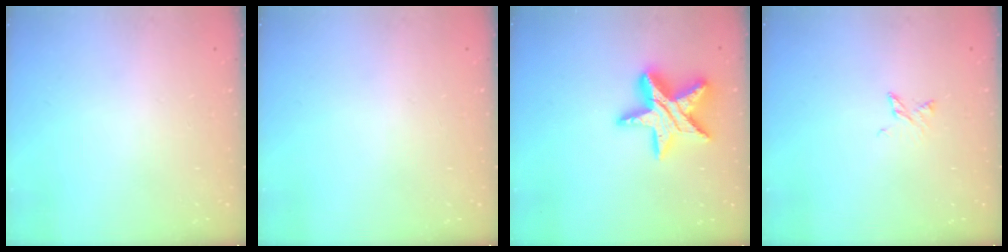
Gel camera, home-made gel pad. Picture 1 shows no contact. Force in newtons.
{"total": 0.0}
{"total": 16.3, "press": 16.2, "slide": 1.4}
{"total": 3.8, "press": 3.8, "slide": 0.5}